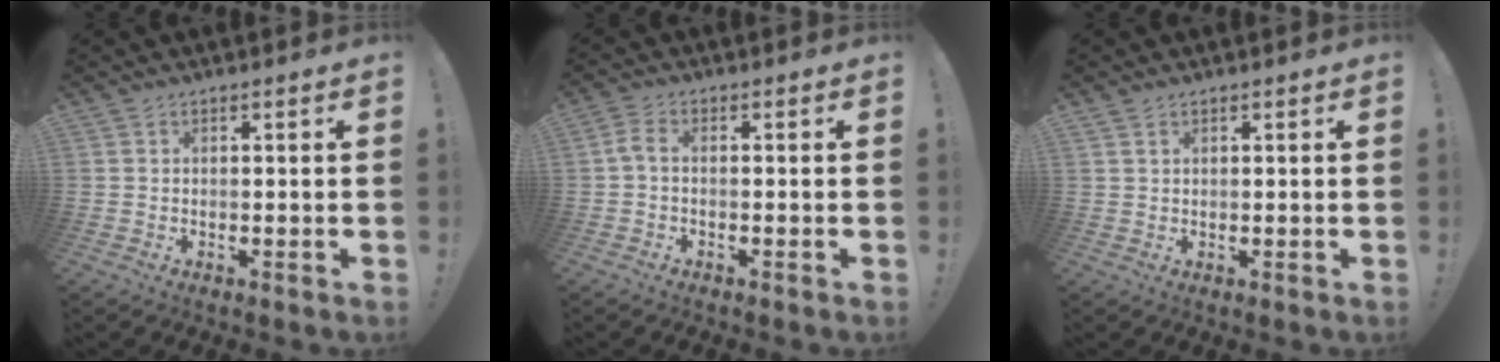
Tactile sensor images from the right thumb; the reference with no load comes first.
{"total": 2.5, "force": [-0.7, 0.7, 2.3], "torque": [-0.042, 0.005, -0.010]}
{"total": 1.3, "force": [0.9, 0.7, 0.7], "torque": [-0.008, -0.002, 0.017]}